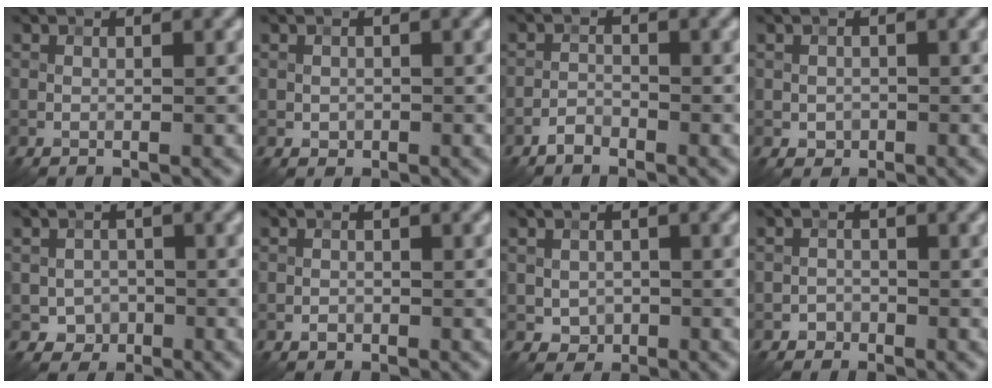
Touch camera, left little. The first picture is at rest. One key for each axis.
{"total": 0.8, "fx": -0.2, "fy": 0.7, "fz": 0.3, "tx": -0.001, "ty": -0.003, "tz": -0.004}
{"total": 1.4, "fx": -1.2, "fy": 0.6, "fz": 0.6, "tx": -0.007, "ty": 0.005, "tz": -0.025}
{"total": 1.2, "fx": -0.3, "fy": 1.0, "fz": 0.4, "tx": -0.004, "ty": -0.004, "tz": -0.006}
{"total": 2.2, "fx": -0.6, "fy": 2.0, "fz": 0.6, "tx": -0.002, "ty": -0.003, "tz": -0.014}
{"total": 0.8, "fx": -0.4, "fy": 0.6, "fz": 0.3, "tx": 0.000, "ty": -0.002, "tz": -0.008}
{"total": 1.9, "fx": -0.4, "fy": 1.6, "fz": 0.8, "tx": -0.011, "ty": -0.005, "tz": -0.008}
{"total": 1.0, "fx": -0.7, "fy": 0.8, "fz": -0.1, "tx": 0.010, "ty": 0.003, "tz": -0.011}